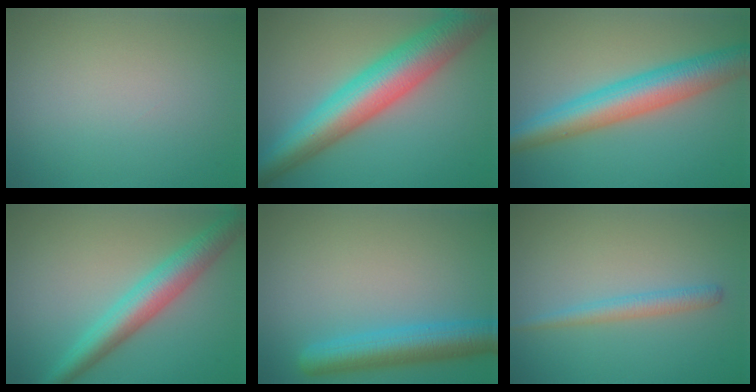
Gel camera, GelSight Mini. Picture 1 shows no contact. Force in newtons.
{"total": 10.0, "press": 10.0, "slide": 0.3}
{"total": 7.3, "press": 7.3, "slide": 0.2}
{"total": 5.5, "press": 5.5, "slide": 0.1}
{"total": 5.4, "press": 5.4, "slide": 0.3}
{"total": 2.0, "press": 2.0, "slide": 0.0}